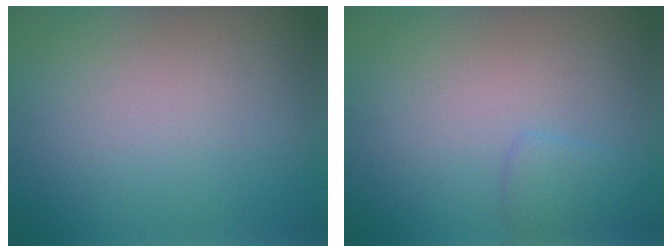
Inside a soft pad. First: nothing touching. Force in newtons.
{"total": 1.6, "press": 1.6, "slide": 0.1}